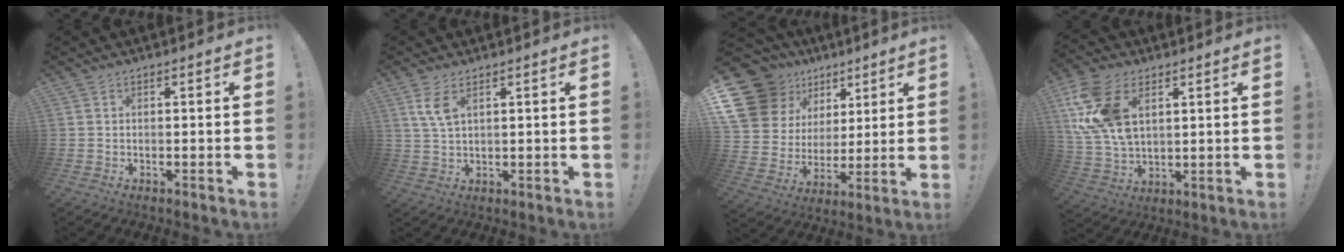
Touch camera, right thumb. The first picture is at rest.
{"total": 5.1, "force": [2.5, 2.0, 4.0], "torque": [-0.068, -0.008, 0.044]}
{"total": 18.7, "force": [9.7, 14.0, 7.7], "torque": [-0.134, -0.058, 0.209]}
{"total": 16.5, "force": [6.4, 10.4, 11.1], "torque": [-0.238, -0.013, 0.122]}